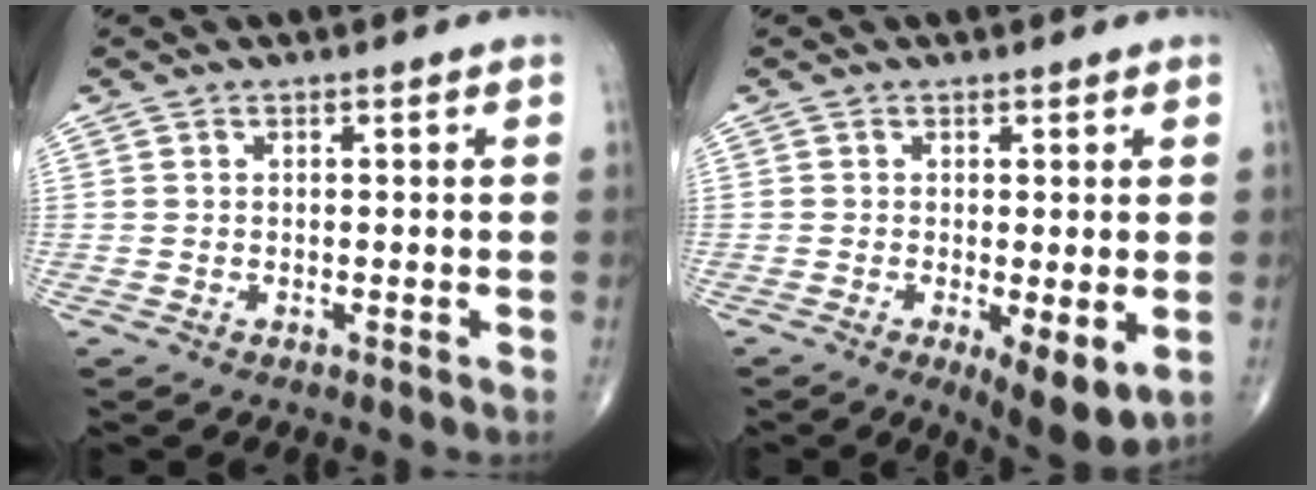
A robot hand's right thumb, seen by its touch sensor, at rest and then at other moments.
{"total": 7.4, "force": [-1.6, 2.3, 6.8], "torque": [-0.101, -0.023, -0.021]}